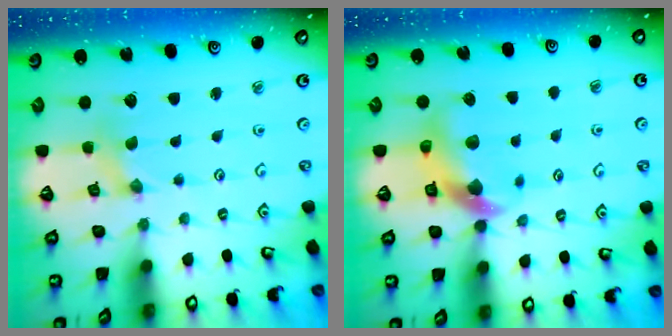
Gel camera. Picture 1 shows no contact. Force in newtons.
{"total": 9.9, "press": 9.8, "slide": 1.6}